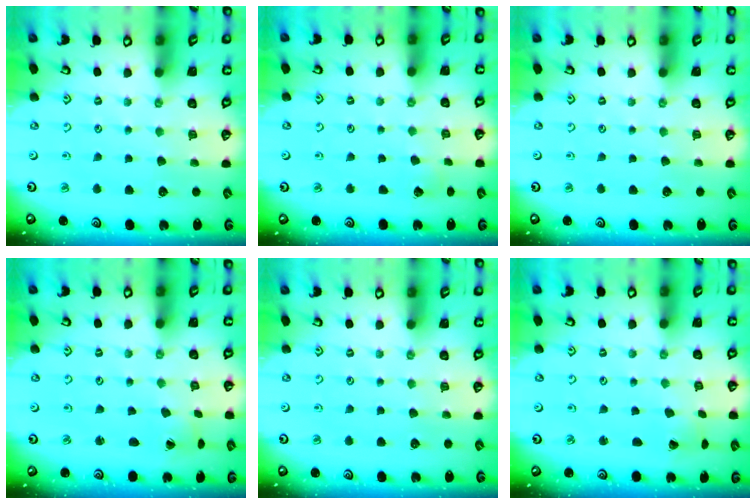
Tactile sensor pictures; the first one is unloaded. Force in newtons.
{"total": 2.7, "press": 2.7, "slide": 0.3}
{"total": 0.0}
{"total": 0.5, "press": 0.5, "slide": 0.1}
{"total": 0.0}
{"total": 0.7, "press": 0.7, "slide": 0.0}